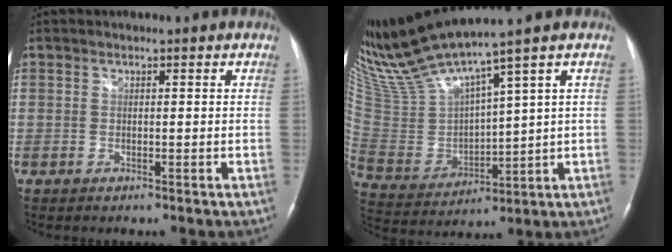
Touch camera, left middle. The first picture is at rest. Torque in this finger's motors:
{"motor_torque": [-0.48, -0.83, 0.07, 0.12]}